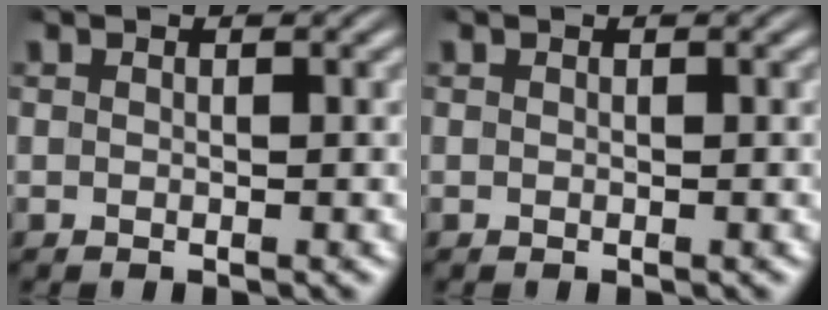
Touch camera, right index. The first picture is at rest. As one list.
[{"total": 0.0}]